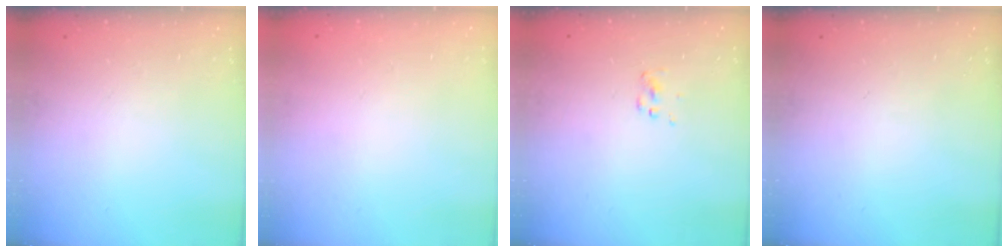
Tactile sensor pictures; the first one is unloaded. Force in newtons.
{"total": 1.7, "press": 1.7, "slide": 0.2}
{"total": 1.5, "press": 1.5, "slide": 0.2}
{"total": 0.0}